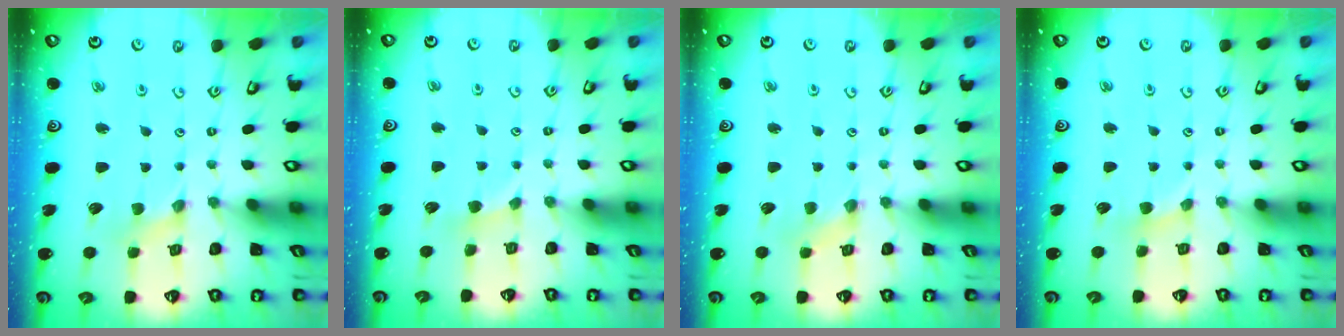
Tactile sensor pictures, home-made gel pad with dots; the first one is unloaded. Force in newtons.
{"total": 2.9, "press": 2.9, "slide": 0.4}
{"total": 0.6, "press": 0.6, "slide": 0.1}
{"total": 2.0, "press": 1.9, "slide": 0.4}